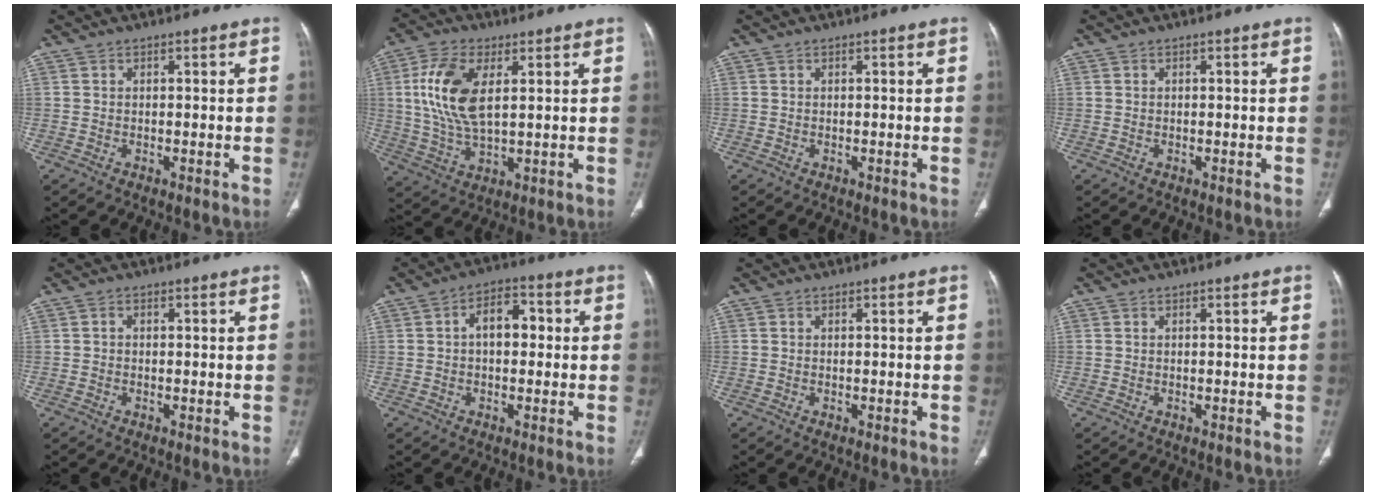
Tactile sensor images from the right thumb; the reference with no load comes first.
{"total": 12.4, "force": [3.0, 6.0, 10.4], "torque": [-0.218, -0.006, 0.059]}
{"total": 0.0}
{"total": 0.0}
{"total": 0.6, "force": [0.0, 0.5, 0.3], "torque": [-0.003, 0.001, -0.004]}
{"total": 6.8, "force": [0.5, 4.3, 5.2], "torque": [-0.060, 0.023, -0.002]}
{"total": 0.0}
{"total": 0.0}